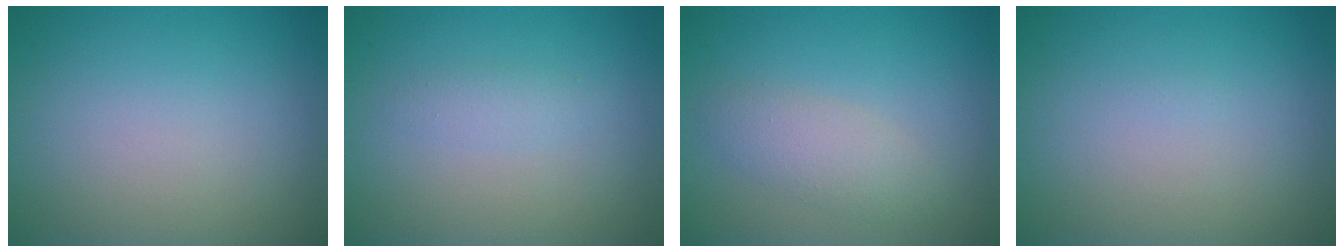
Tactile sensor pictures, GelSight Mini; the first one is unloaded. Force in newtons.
{"total": 1.1, "press": 1.1, "slide": 0.1}
{"total": 2.4, "press": 2.4, "slide": 0.2}
{"total": 0.0}